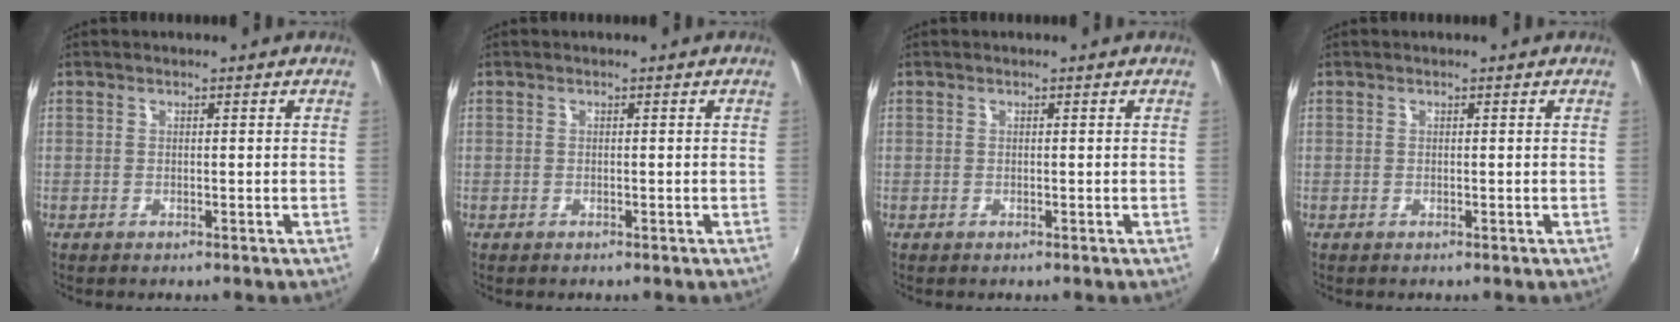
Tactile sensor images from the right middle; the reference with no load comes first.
{"total": 0.0}
{"total": 0.0}
{"total": 0.0}